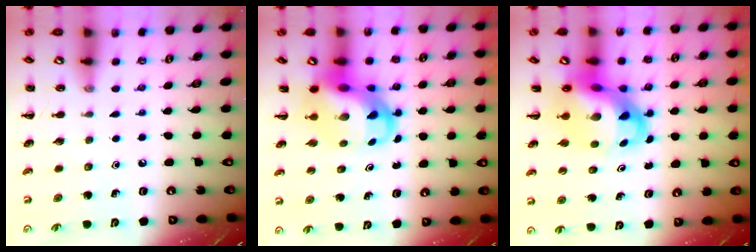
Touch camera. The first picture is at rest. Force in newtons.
{"total": 9.4, "press": 8.9, "slide": 2.9}
{"total": 8.6, "press": 8.2, "slide": 2.4}